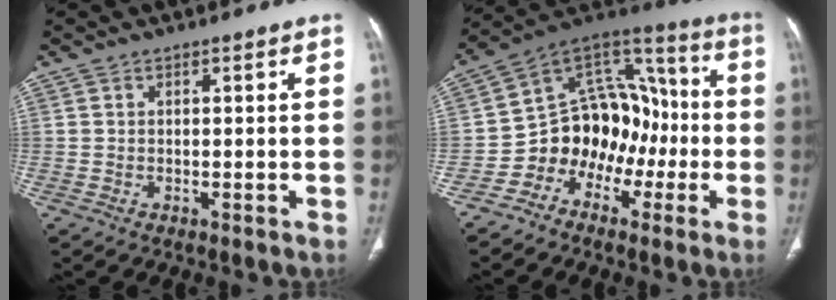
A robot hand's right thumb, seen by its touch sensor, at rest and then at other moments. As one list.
[{"total": 15.4, "force": [-5.0, 12.0, 8.2], "torque": [-0.072, 0.093, -0.094]}]